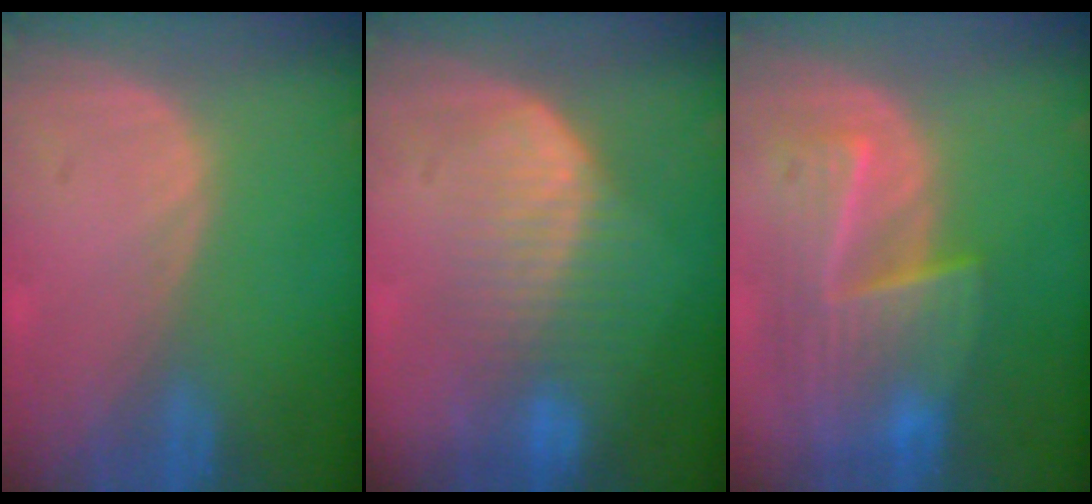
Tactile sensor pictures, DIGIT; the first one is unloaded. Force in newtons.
{"total": 6.8, "press": 6.7, "slide": 1.4}
{"total": 8.9, "press": 8.1, "slide": 3.7}